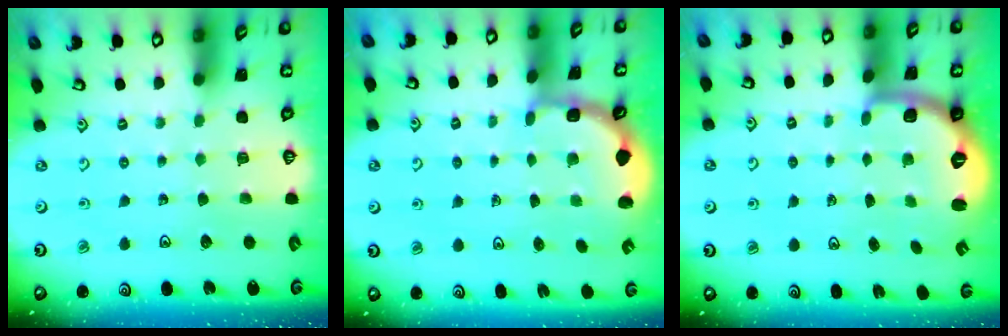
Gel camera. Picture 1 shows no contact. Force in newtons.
{"total": 1.9, "press": 1.8, "slide": 0.4}
{"total": 2.5, "press": 2.0, "slide": 1.6}